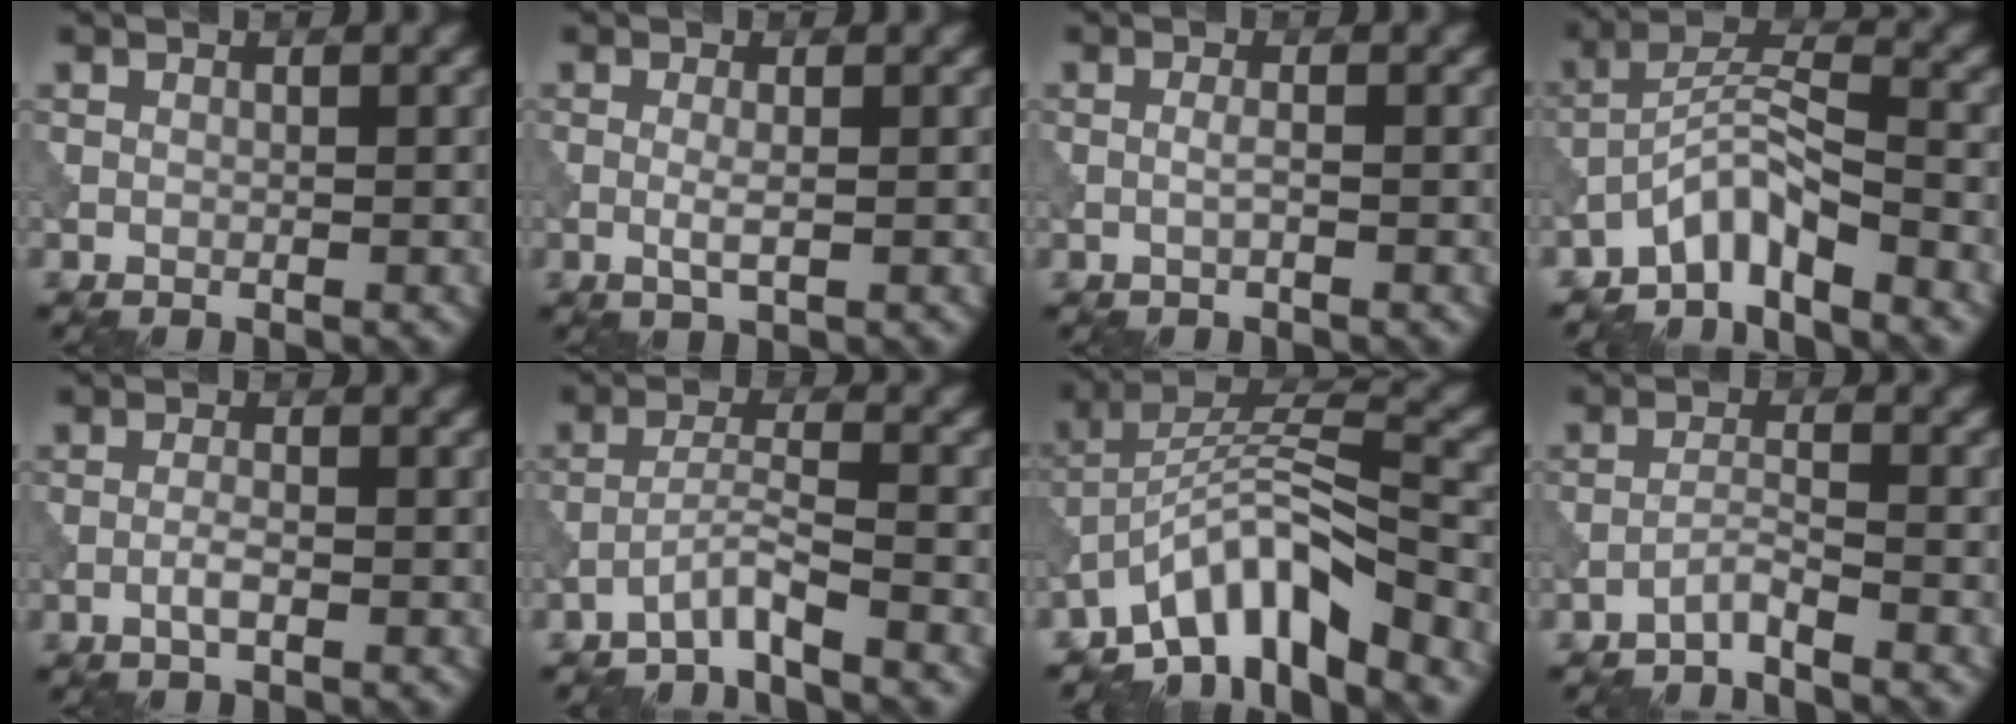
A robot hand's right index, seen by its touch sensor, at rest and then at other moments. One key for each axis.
{"total": 1.4, "fx": -0.2, "fy": 0.2, "fz": 1.4, "tx": -0.030, "ty": -0.002, "tz": -0.006}
{"total": 0.9, "fx": -0.2, "fy": 0.1, "fz": 0.9, "tx": -0.017, "ty": 0.001, "tz": -0.007}
{"total": 4.5, "fx": -3.5, "fy": 0.9, "fz": 2.6, "tx": -0.046, "ty": 0.011, "tz": -0.076}
{"total": 1.4, "fx": -0.6, "fy": 0.3, "fz": 1.3, "tx": -0.026, "ty": 0.002, "tz": -0.015}
{"total": 2.7, "fx": -2.2, "fy": -0.1, "fz": 1.6, "tx": -0.028, "ty": 0.011, "tz": -0.055}
{"total": 9.0, "fx": -6.3, "fy": 2.5, "fz": 6.0, "tx": -0.089, "ty": 0.011, "tz": -0.123}
{"total": 1.8, "fx": -1.7, "fy": 0.0, "fz": 0.8, "tx": -0.012, "ty": 0.006, "tz": -0.041}